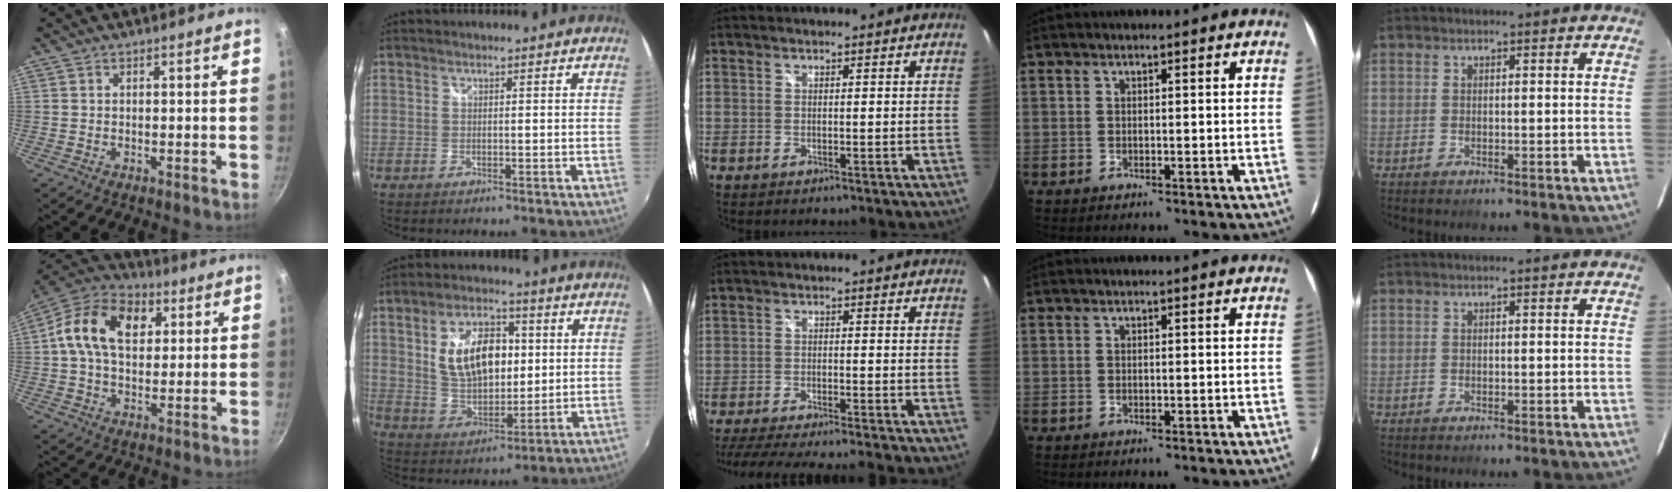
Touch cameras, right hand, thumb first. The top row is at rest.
{"thumb": {"total": 15.3, "force": [3.6, 10.5, 10.6], "torque": [-0.157, 0.015, 0.042]}, "index": {"total": 14.0, "force": [2.8, 8.2, 10.9], "torque": [-0.199, 0.011, 0.061]}, "middle": {"total": 13.0, "force": [-11.7, 0.1, 5.8], "torque": [-0.129, -0.018, -0.186]}}